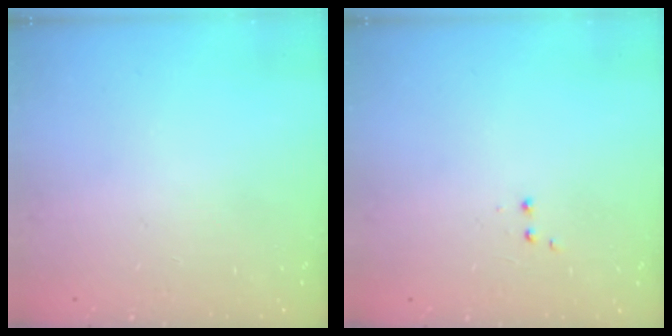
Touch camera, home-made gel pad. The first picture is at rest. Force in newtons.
{"total": 1.9, "press": 1.8, "slide": 0.5}